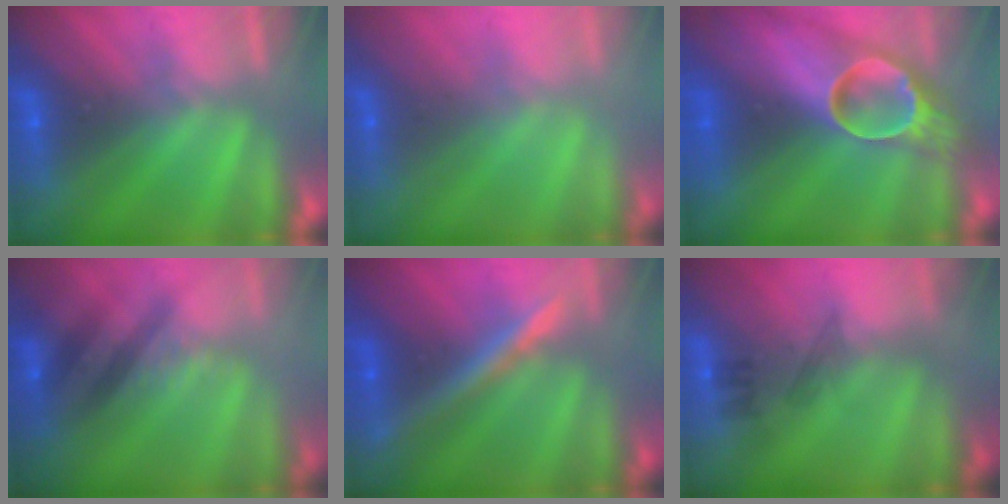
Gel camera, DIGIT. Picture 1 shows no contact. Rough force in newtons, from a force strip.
{"total": 2.6}
{"total": 7.3}
{"total": 2.5}
{"total": 2.4}
{"total": 2.3}